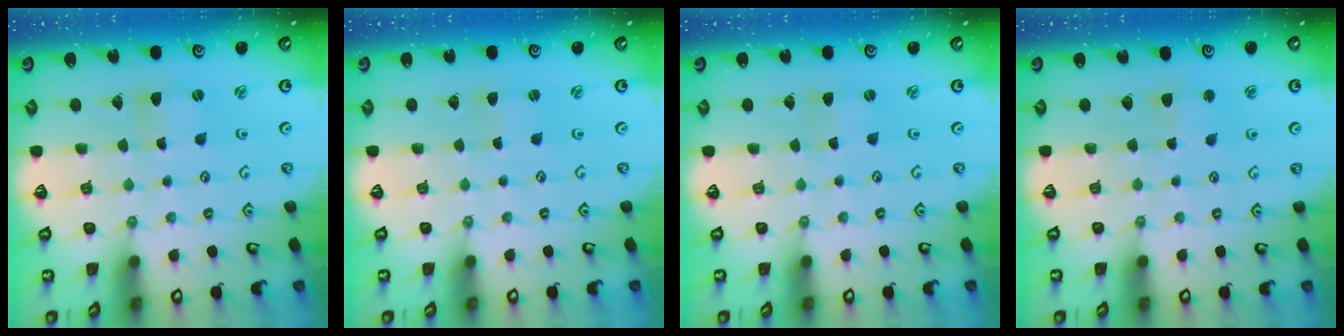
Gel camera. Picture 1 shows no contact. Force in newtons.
{"total": 1.0, "press": 1.0, "slide": 0.3}
{"total": 1.4, "press": 1.4, "slide": 0.2}
{"total": 2.9, "press": 2.9, "slide": 0.3}